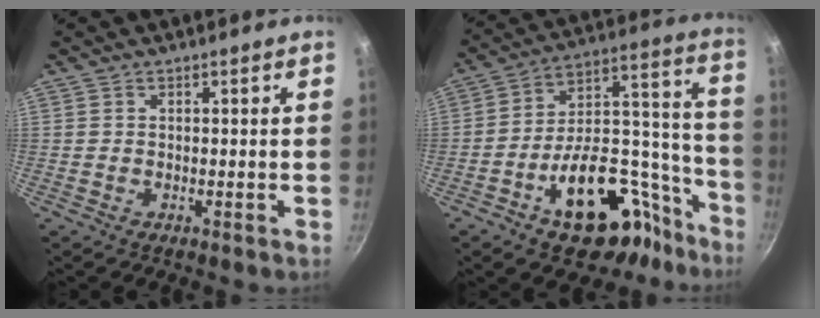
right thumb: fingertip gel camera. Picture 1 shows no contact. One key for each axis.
{"total": 21.9, "fx": -12.3, "fy": 10.9, "fz": 14.5, "tx": -0.180, "ty": 0.111, "tz": -0.188}